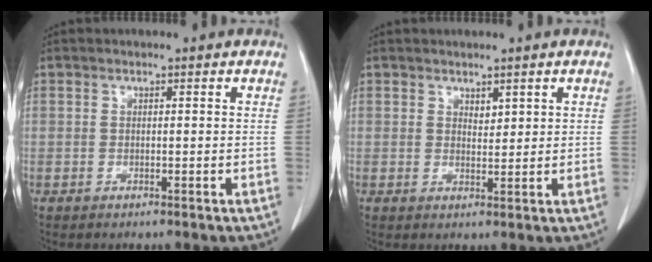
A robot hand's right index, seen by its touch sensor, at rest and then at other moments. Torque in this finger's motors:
{"motor_torque": [-0.15, 0.19, 0.02, 0.00]}